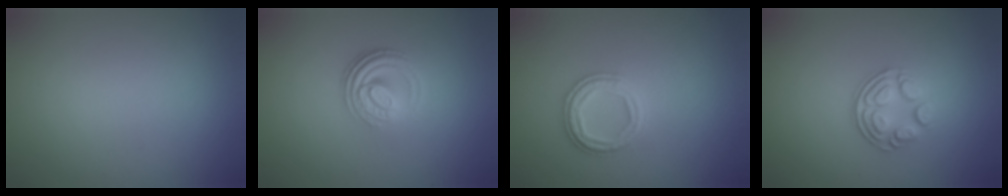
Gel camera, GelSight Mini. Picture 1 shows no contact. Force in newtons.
{"total": 4.1, "press": 2.7, "slide": 3.1}
{"total": 2.7, "press": 2.7, "slide": 0.3}
{"total": 3.6, "press": 2.5, "slide": 2.6}